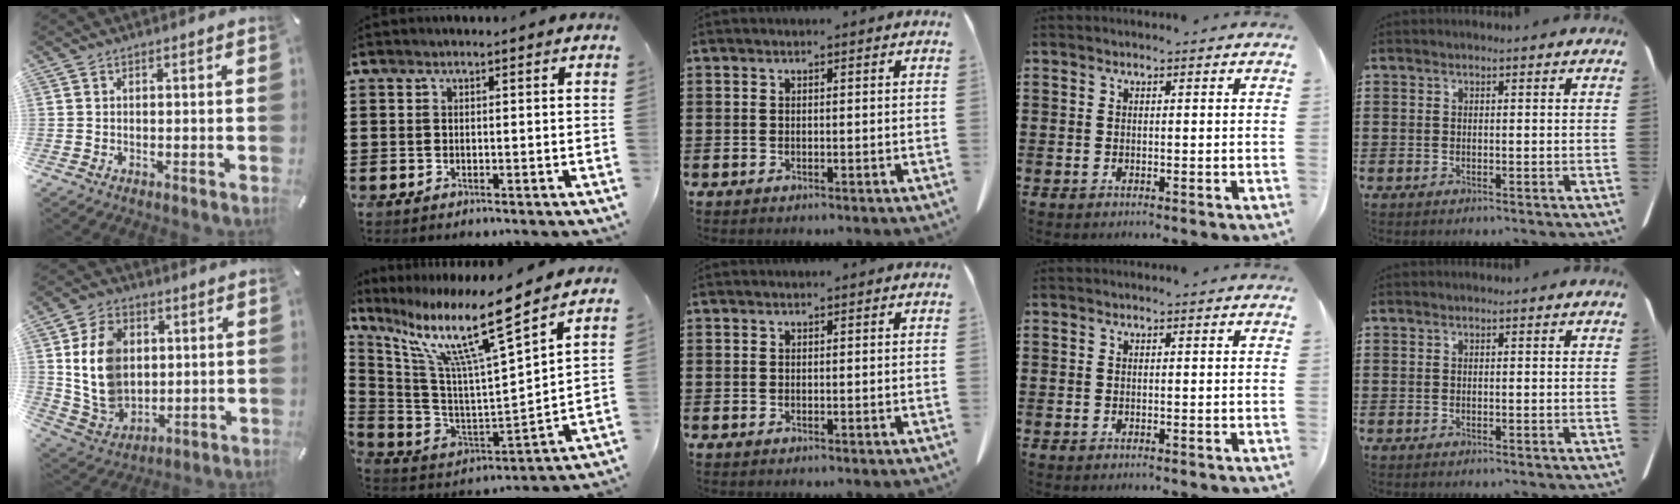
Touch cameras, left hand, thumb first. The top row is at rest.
{"thumb": {"total": 13.3, "force": [2.7, 10.9, 7.1], "torque": [-0.160, 0.005, 0.054]}, "index": {"total": 13.2, "force": [9.1, 0.1, 9.6], "torque": [-0.205, -0.063, 0.142]}}